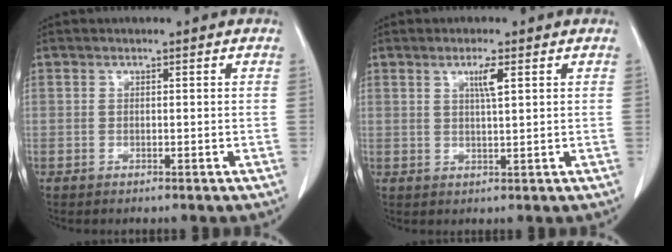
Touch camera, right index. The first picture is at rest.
{"total": 2.8, "force": [1.2, 0.0, 2.6], "torque": [-0.047, -0.002, 0.021]}